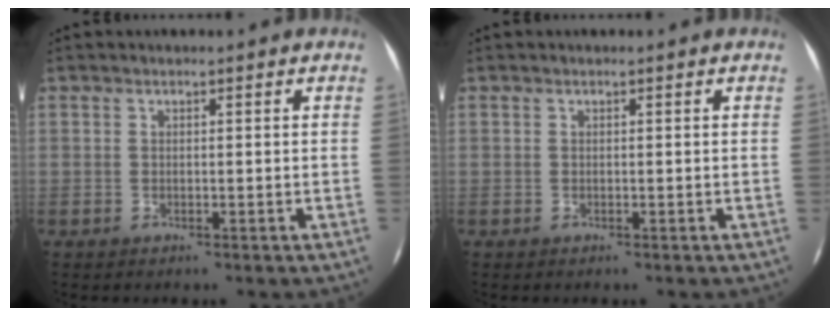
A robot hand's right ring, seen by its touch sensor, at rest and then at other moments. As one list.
[{"total": 0.0}]